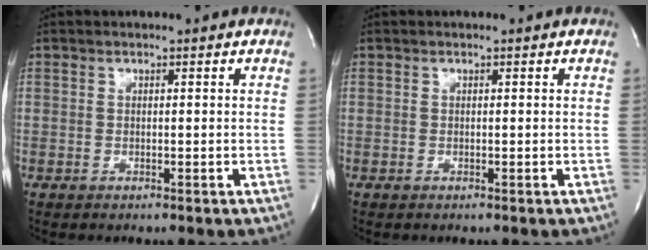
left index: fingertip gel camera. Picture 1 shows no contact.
{"total": 0.0}